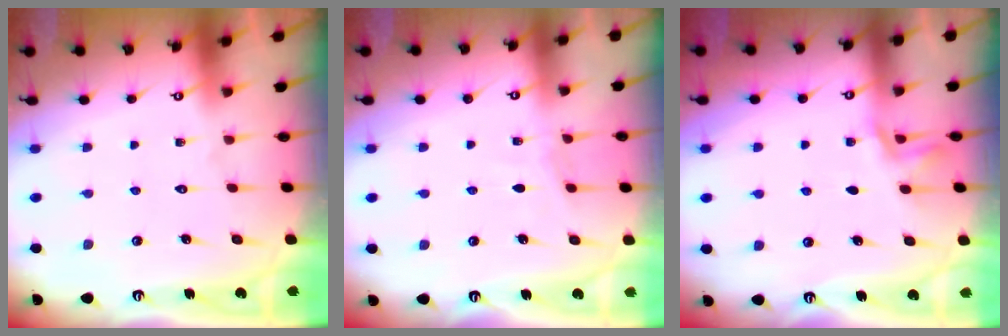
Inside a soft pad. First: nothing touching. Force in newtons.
{"total": 2.4, "press": 2.4, "slide": 0.3}
{"total": 1.6, "press": 1.5, "slide": 0.6}